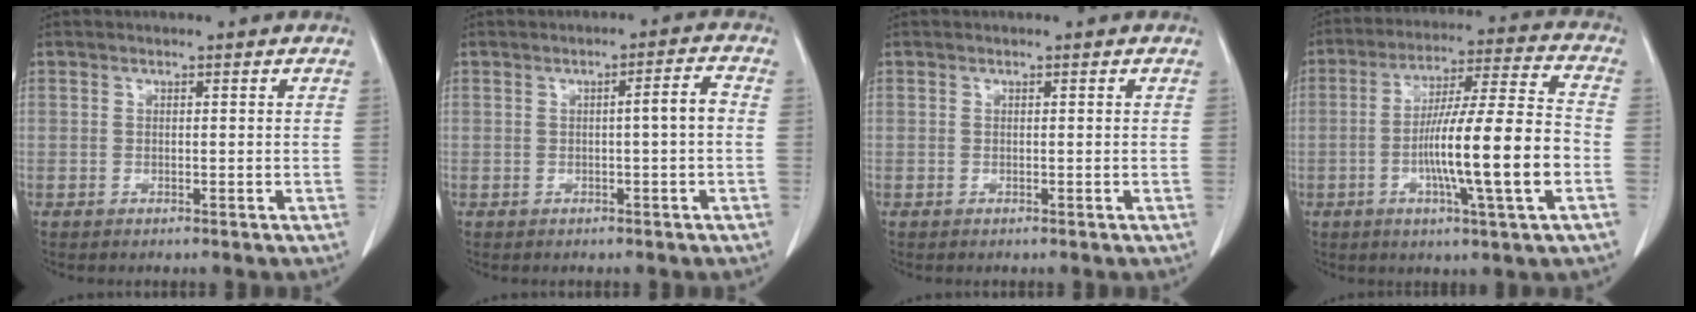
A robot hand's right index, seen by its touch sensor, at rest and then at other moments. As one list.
[{"total": 3.0, "force": [-0.1, -0.1, 3.0], "torque": [-0.043, 0.004, -0.002]}, {"total": 0.0}, {"total": 15.9, "force": [-3.7, 0.1, 15.5], "torque": [-0.264, 0.002, -0.066]}]